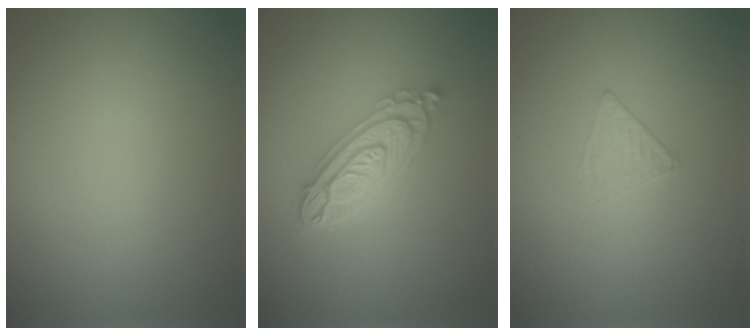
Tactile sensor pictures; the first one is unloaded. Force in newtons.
{"total": 4.3, "press": 4.2, "slide": 0.8}
{"total": 1.0, "press": 0.3, "slide": 0.9}